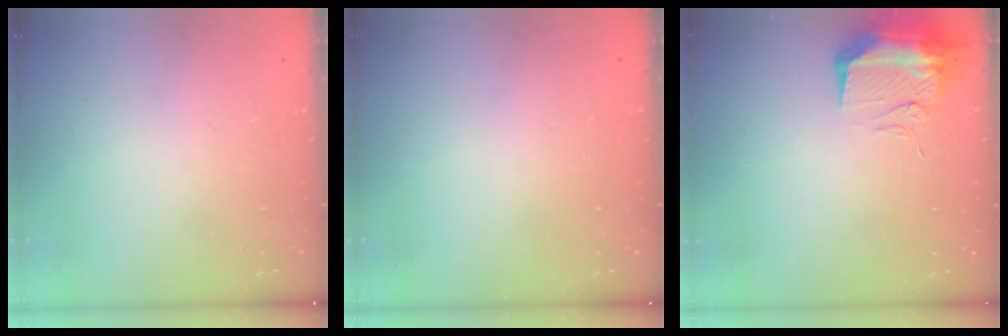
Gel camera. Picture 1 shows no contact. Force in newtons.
{"total": 0.0}
{"total": 13.6, "press": 12.0, "slide": 6.4}